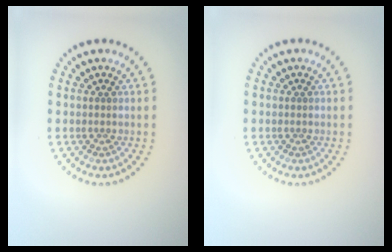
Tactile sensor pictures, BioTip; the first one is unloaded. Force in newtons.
{"total": 0.0}